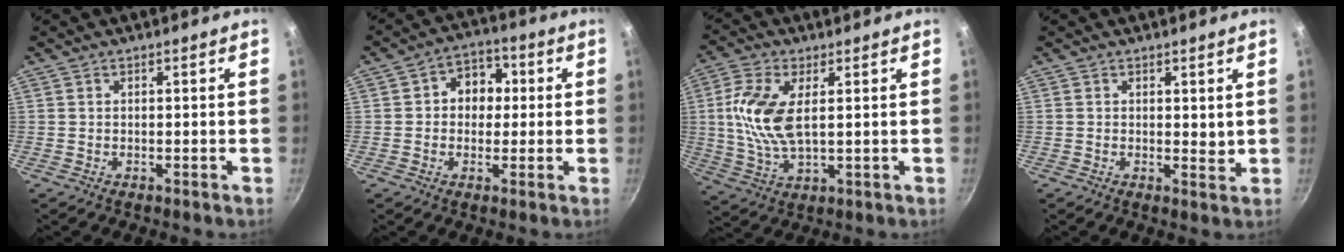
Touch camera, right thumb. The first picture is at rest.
{"total": 7.9, "force": [0.8, 6.4, 4.5], "torque": [-0.016, 0.014, 0.001]}
{"total": 11.5, "force": [1.9, 5.6, 9.9], "torque": [-0.205, -0.001, 0.040]}
{"total": 2.0, "force": [0.7, 1.1, 1.5], "torque": [-0.021, -0.003, 0.010]}